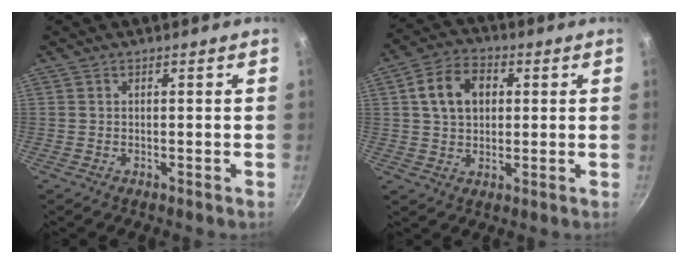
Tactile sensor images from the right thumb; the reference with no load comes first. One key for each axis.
{"total": 9.5, "fx": 2.1, "fy": 7.0, "fz": 6.1, "tx": -0.087, "ty": 0.013, "tz": 0.028}